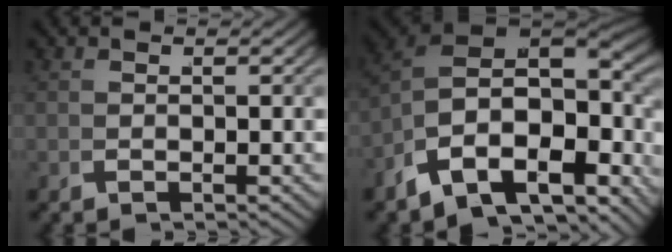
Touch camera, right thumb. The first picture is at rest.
{"total": 17.9, "force": [-0.8, 11.9, 13.4], "torque": [-0.251, -0.043, -0.013]}